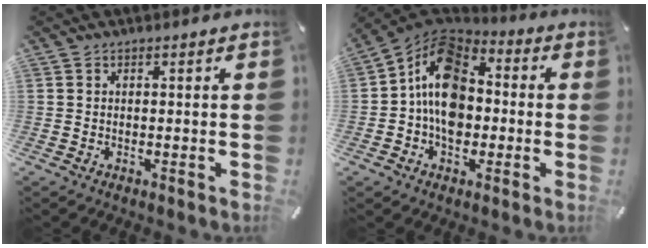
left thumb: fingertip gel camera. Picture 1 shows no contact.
{"total": 13.7, "force": [-1.4, 10.6, 8.7], "torque": [-0.157, 0.020, -0.028]}